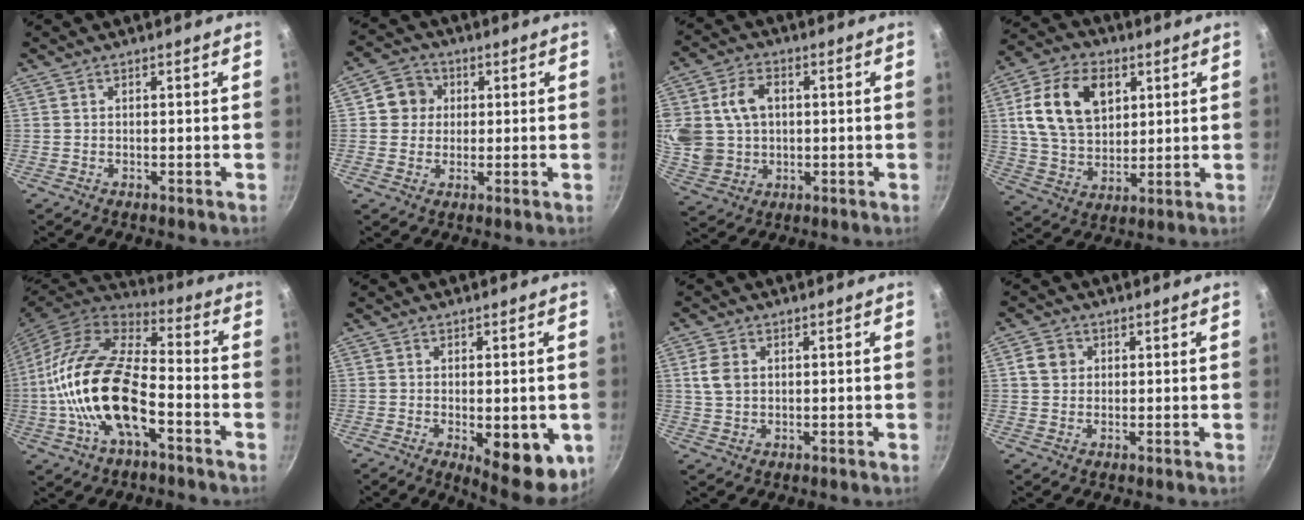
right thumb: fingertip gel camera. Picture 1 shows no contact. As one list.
[{"total": 6.2, "force": [1.2, 5.8, 1.9], "torque": [0.006, 0.008, 0.007]}, {"total": 16.1, "force": [2.5, 12.7, 9.5], "torque": [-0.196, 0.011, 0.059]}, {"total": 16.5, "force": [4.8, 11.3, 11.0], "torque": [-0.181, -0.003, 0.086]}, {"total": 21.1, "force": [-5.4, 10.1, 17.7], "torque": [-0.332, 0.035, -0.115]}, {"total": 12.2, "force": [-2.9, 4.8, 10.8], "torque": [-0.115, -0.008, -0.027]}, {"total": 4.8, "force": [0.9, 3.6, 3.0], "torque": [-0.051, 0.002, 0.017]}, {"total": 3.9, "force": [0.8, 3.4, 1.6], "torque": [-0.010, 0.006, 0.009]}]